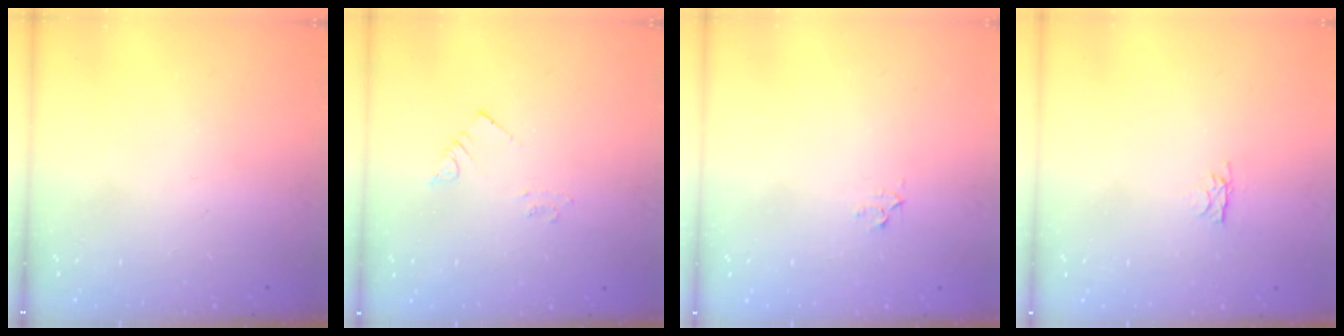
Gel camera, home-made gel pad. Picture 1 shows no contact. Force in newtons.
{"total": 2.1, "press": 2.1, "slide": 0.3}
{"total": 2.3, "press": 2.3, "slide": 0.2}
{"total": 2.8, "press": 2.7, "slide": 0.4}